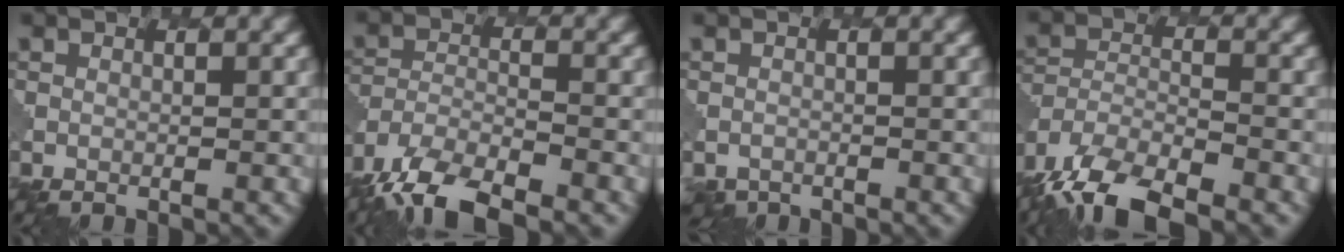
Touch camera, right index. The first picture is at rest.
{"total": 7.8, "force": [-6.2, 2.6, 3.9], "torque": [-0.074, -0.013, -0.119]}
{"total": 2.0, "force": [-1.8, 0.6, -0.5], "torque": [0.005, -0.003, -0.023]}
{"total": 9.0, "force": [-7.2, 3.1, 4.5], "torque": [-0.085, -0.018, -0.132]}